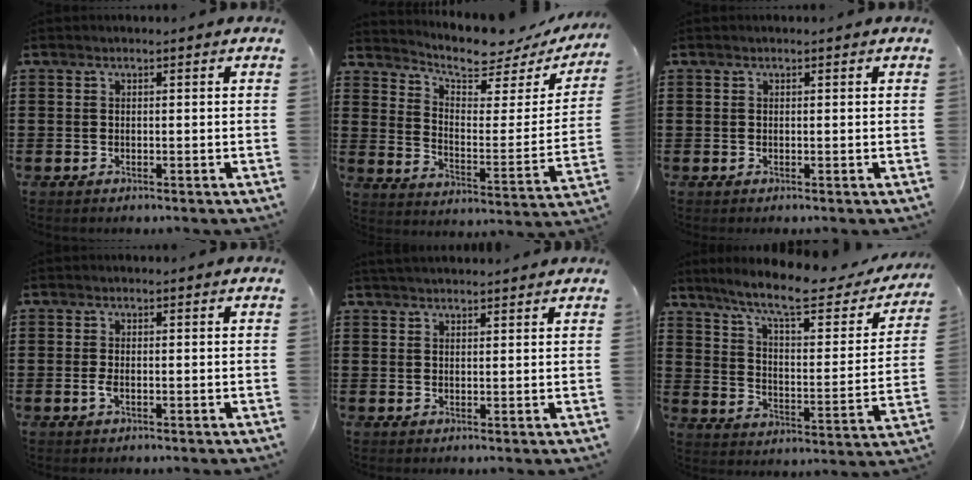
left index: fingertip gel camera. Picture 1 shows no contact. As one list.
[{"total": 6.1, "force": [5.4, 1.5, 2.3], "torque": [-0.060, -0.044, 0.088]}, {"total": 0.0}, {"total": 1.2, "force": [-0.4, 0.3, 1.1], "torque": [-0.029, -0.005, -0.009]}, {"total": 2.0, "force": [1.9, 0.1, 0.3], "torque": [-0.010, 0.002, 0.038]}, {"total": 10.1, "force": [8.1, 1.2, 5.9], "torque": [-0.128, -0.048, 0.131]}]